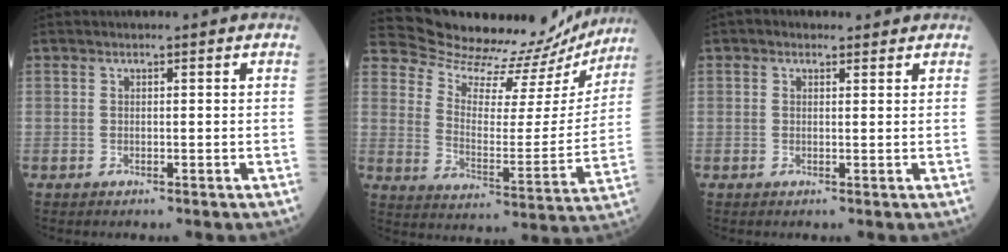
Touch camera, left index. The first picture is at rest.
{"total": 20.9, "force": [20.2, 4.4, 2.8], "torque": [-0.044, -0.059, 0.263]}
{"total": 1.9, "force": [1.4, 1.2, 0.6], "torque": [-0.012, 0.015, 0.018]}